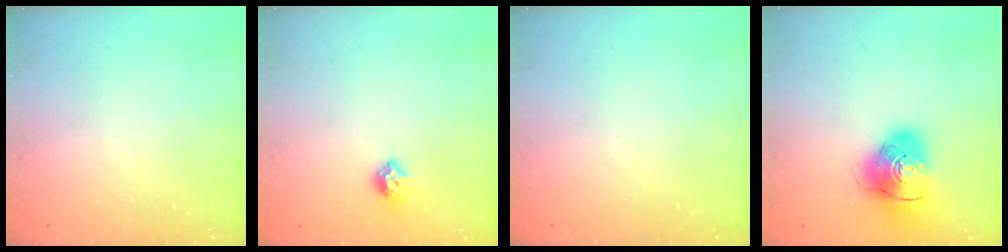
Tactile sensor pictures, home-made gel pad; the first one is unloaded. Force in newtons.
{"total": 8.2, "press": 8.2, "slide": 0.3}
{"total": 0.0}
{"total": 10.9, "press": 10.7, "slide": 1.8}